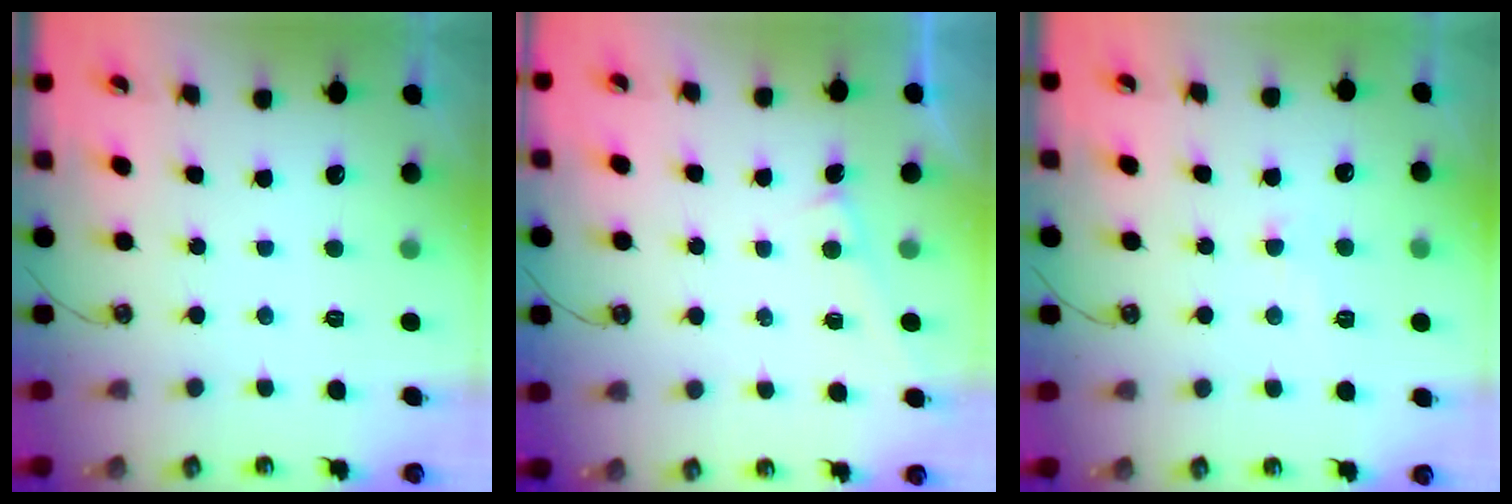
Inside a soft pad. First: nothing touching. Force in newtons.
{"total": 2.9, "press": 2.9, "slide": 0.1}
{"total": 1.4, "press": 1.3, "slide": 0.6}